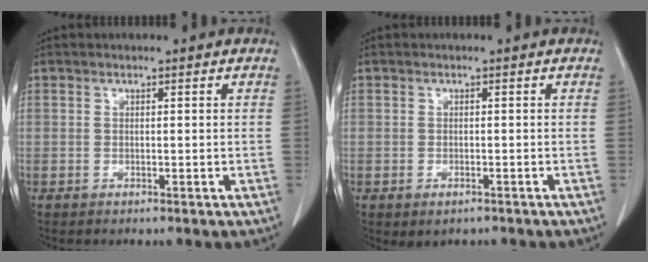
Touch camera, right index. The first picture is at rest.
{"total": 1.7, "force": [-1.1, 0.9, 1.0], "torque": [-0.016, -0.001, -0.005]}